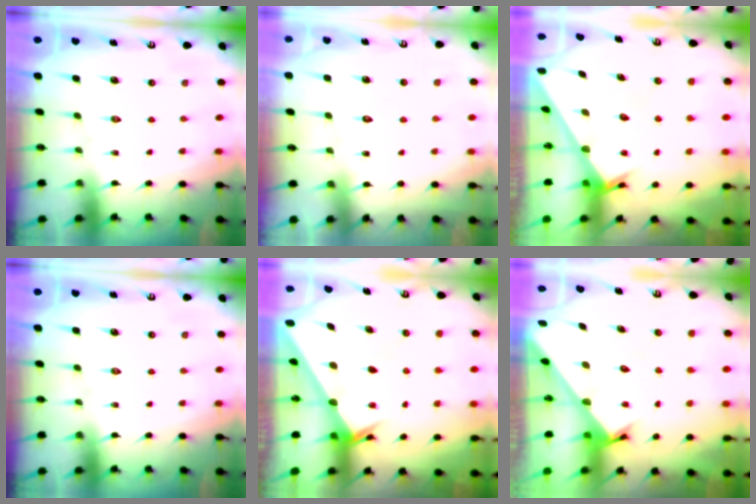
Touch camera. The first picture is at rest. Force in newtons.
{"total": 5.8, "press": 5.7, "slide": 0.5}
{"total": 2.5, "press": 2.5, "slide": 0.1}
{"total": 0.0}
{"total": 1.9, "press": 1.9, "slide": 0.0}
{"total": 2.3, "press": 2.3, "slide": 0.2}